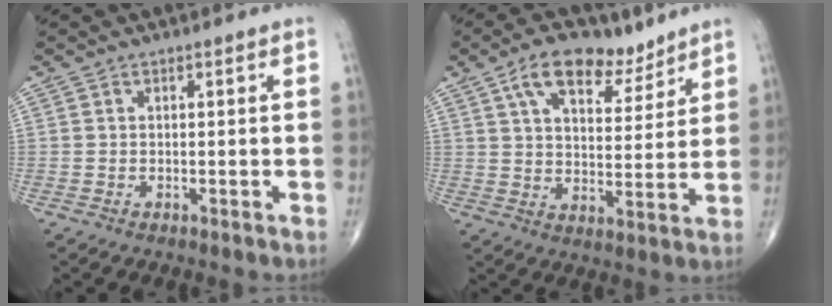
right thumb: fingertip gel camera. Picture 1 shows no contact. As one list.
[{"total": 12.3, "force": [7.7, 6.3, 7.3], "torque": [-0.096, -0.031, 0.131]}]